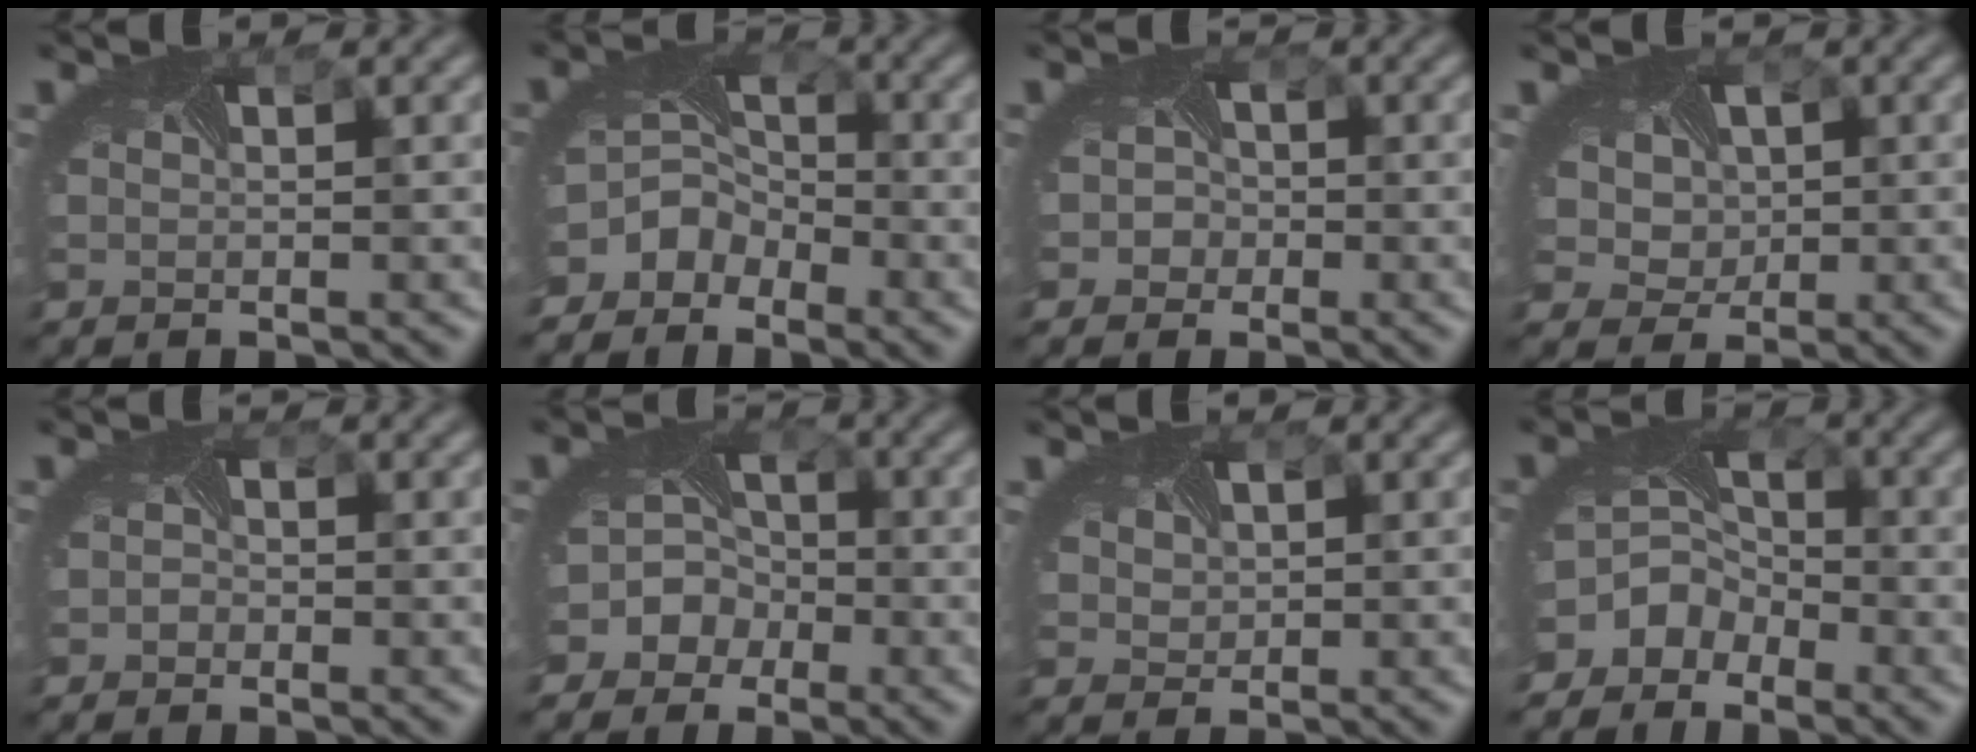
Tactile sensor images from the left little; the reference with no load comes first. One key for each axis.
{"total": 4.8, "fx": -3.5, "fy": 3.2, "fz": 1.2, "tx": -0.005, "ty": -0.001, "tz": -0.058}
{"total": 2.5, "fx": -0.8, "fy": 2.3, "fz": 0.6, "tx": 0.013, "ty": -0.002, "tz": -0.013}
{"total": 6.2, "fx": 1.3, "fy": 5.0, "fz": 3.4, "tx": -0.052, "ty": 0.015, "tz": 0.001}
{"total": 0.8, "fx": -0.4, "fy": 0.7, "fz": 0.1, "tx": -0.002, "ty": -0.007, "tz": -0.013}
{"total": 6.7, "fx": -3.0, "fy": 5.8, "fz": 1.6, "tx": -0.018, "ty": -0.004, "tz": -0.068}
{"total": 2.5, "fx": 1.0, "fy": 2.0, "fz": 1.1, "tx": -0.032, "ty": 0.011, "tz": 0.011}
{"total": 5.4, "fx": -3.7, "fy": 3.8, "fz": 1.2, "tx": 0.002, "ty": -0.005, "tz": -0.056}